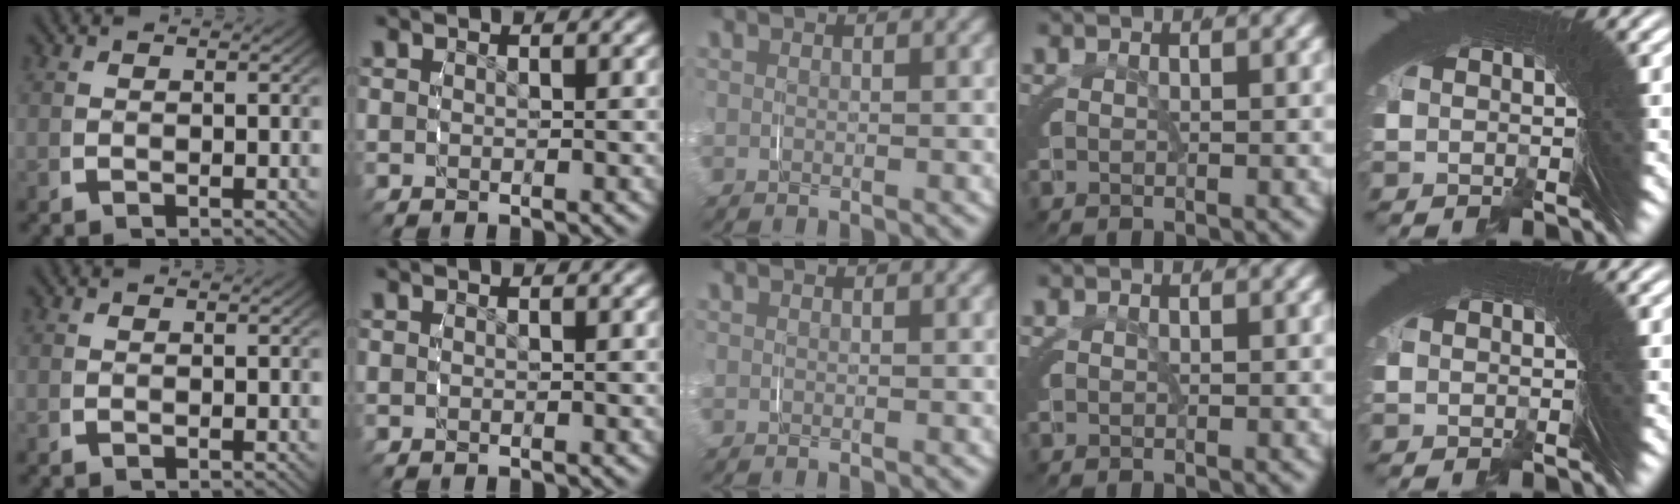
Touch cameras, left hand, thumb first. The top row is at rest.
{}